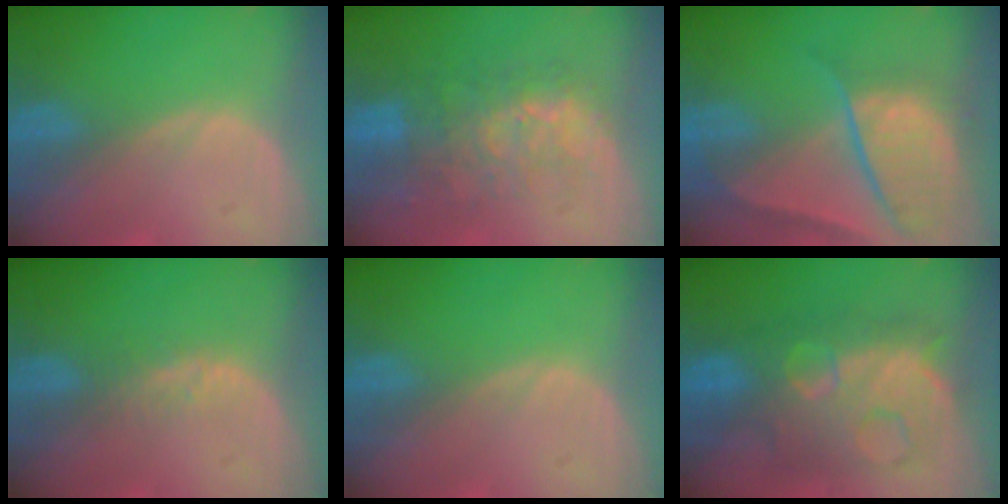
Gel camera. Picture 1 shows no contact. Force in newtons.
{"total": 9.9, "press": 8.5, "slide": 5.1}
{"total": 10.6, "press": 8.9, "slide": 5.7}
{"total": 2.1, "press": 2.1, "slide": 0.2}
{"total": 0.0}
{"total": 12.1, "press": 12.0, "slide": 1.2}